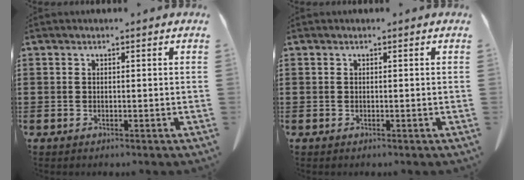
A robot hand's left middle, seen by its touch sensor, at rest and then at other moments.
{"total": 0.0}